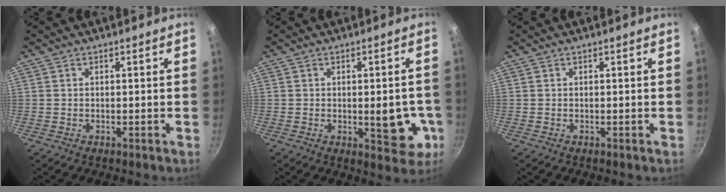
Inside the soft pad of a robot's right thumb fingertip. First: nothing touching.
{"total": 9.1, "force": [-1.6, 4.2, 7.9], "torque": [-0.070, 0.001, -0.015]}
{"total": 0.0}